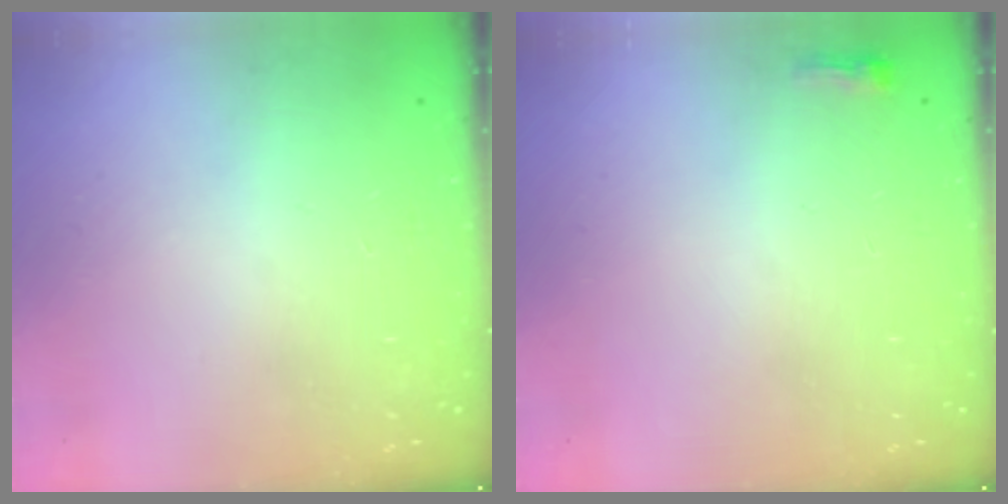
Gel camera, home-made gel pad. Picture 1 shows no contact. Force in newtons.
{"total": 2.6, "press": 2.5, "slide": 0.6}